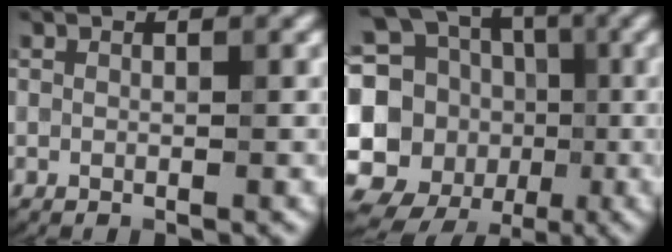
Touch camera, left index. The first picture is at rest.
{"total": 17.3, "force": [-1.4, 15.7, 7.2], "torque": [-0.169, 0.020, -0.047]}